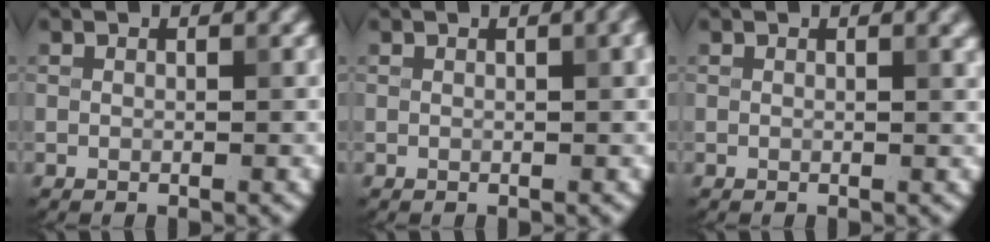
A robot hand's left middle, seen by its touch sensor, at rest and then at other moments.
{"total": 1.8, "force": [0.6, 0.6, 1.7], "torque": [-0.013, 0.009, 0.005]}
{"total": 1.2, "force": [0.7, 0.4, 1.0], "torque": [-0.007, 0.005, 0.008]}